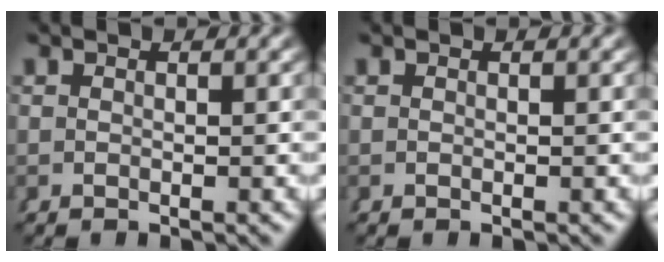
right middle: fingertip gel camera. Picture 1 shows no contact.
{"total": 0.0}